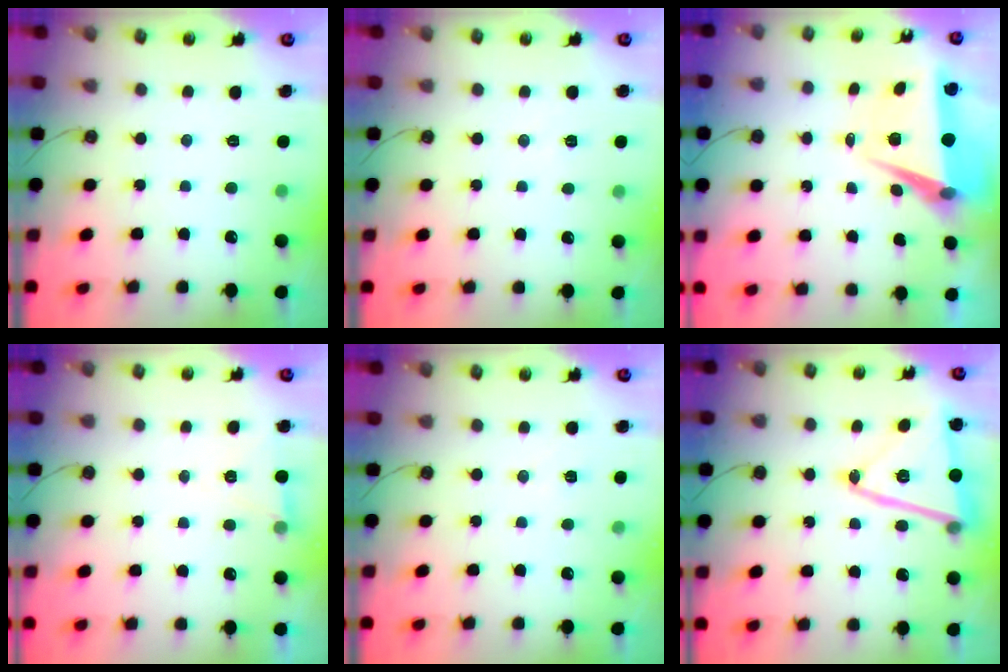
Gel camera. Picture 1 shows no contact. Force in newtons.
{"total": 4.9, "press": 2.2, "slide": 4.4}
{"total": 7.5, "press": 6.3, "slide": 4.2}
{"total": 5.5, "press": 3.3, "slide": 4.4}
{"total": 5.5, "press": 3.3, "slide": 4.4}
{"total": 17.0, "press": 17.0, "slide": 1.3}